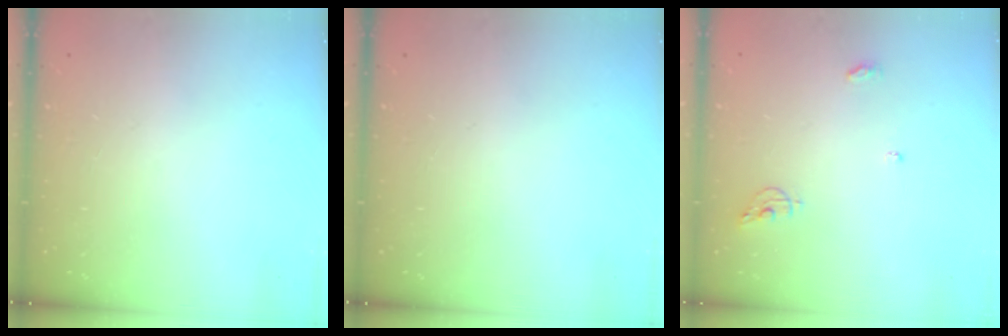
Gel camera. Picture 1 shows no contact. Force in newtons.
{"total": 0.0}
{"total": 6.3, "press": 6.3, "slide": 0.2}